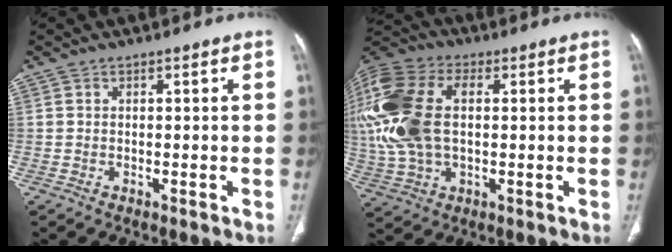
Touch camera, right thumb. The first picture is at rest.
{"total": 22.8, "force": [2.7, 13.9, 17.9], "torque": [-0.448, 0.015, 0.051]}